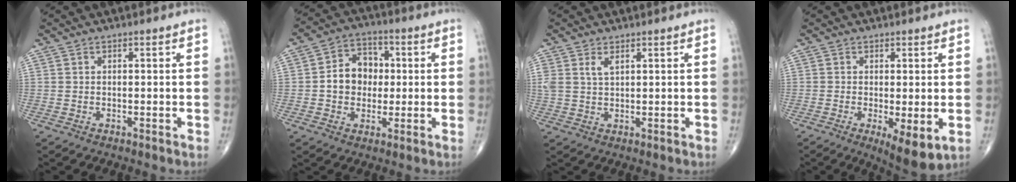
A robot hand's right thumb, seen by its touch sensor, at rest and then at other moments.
{"total": 9.1, "force": [0.1, 7.4, 5.3], "torque": [-0.051, 0.021, -0.006]}
{"total": 2.7, "force": [1.4, 1.3, 1.9], "torque": [-0.041, 0.002, 0.035]}
{"total": 7.1, "force": [-1.7, 2.2, 6.5], "torque": [-0.099, -0.022, -0.022]}